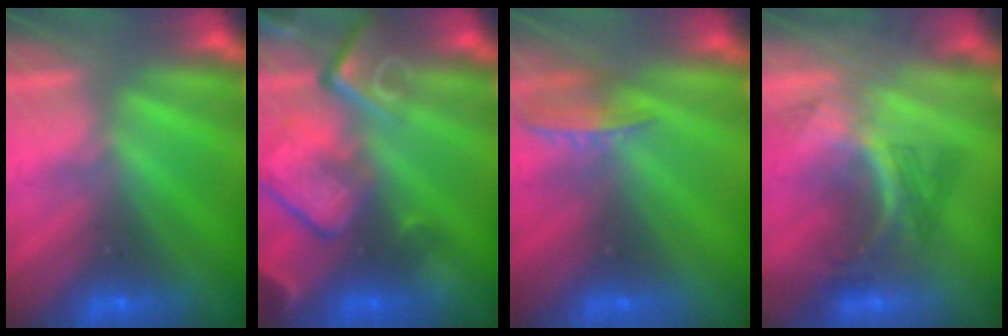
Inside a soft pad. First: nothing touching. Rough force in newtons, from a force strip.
{"total": 9.6}
{"total": 5.9}
{"total": 3.0}